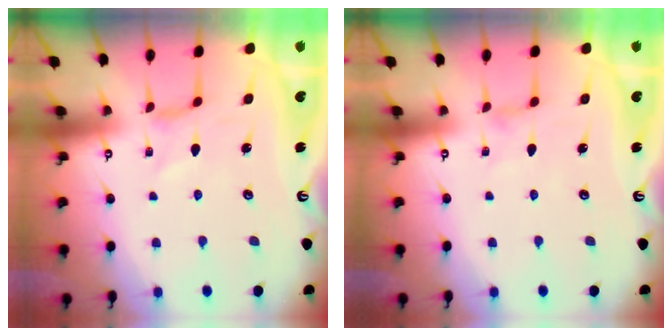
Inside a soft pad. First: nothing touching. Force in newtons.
{"total": 0.6, "press": 0.5, "slide": 0.2}